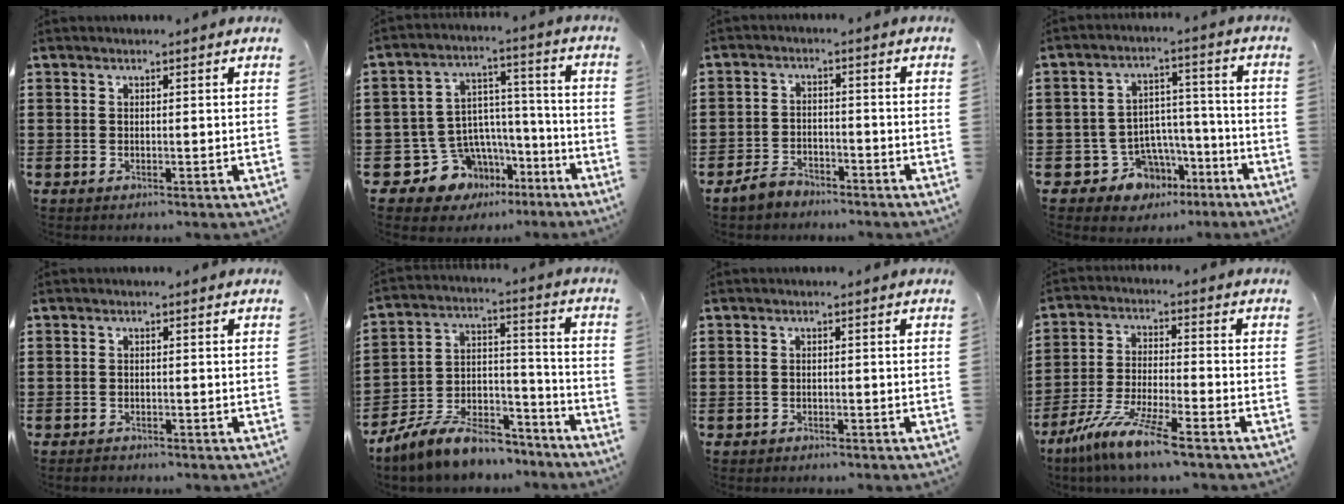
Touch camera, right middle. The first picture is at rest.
{"total": 9.7, "force": [-5.5, 7.7, 1.8], "torque": [-0.062, 0.007, -0.091]}
{"total": 3.4, "force": [-3.1, 1.4, 0.3], "torque": [-0.019, 0.005, -0.066]}
{"total": 7.7, "force": [-5.1, 5.6, 1.6], "torque": [-0.043, 0.025, -0.090]}
{"total": 0.7, "force": [-0.7, 0.2, 0.1], "torque": [-0.003, -0.001, -0.015]}
{"total": 9.4, "force": [-8.1, 3.1, 3.5], "torque": [-0.071, 0.024, -0.156]}
{"total": 0.9, "force": [-0.8, 0.4, -0.1], "torque": [0.000, 0.000, -0.017]}
{"total": 9.5, "force": [-7.7, 0.1, 5.5], "torque": [-0.123, -0.013, -0.153]}